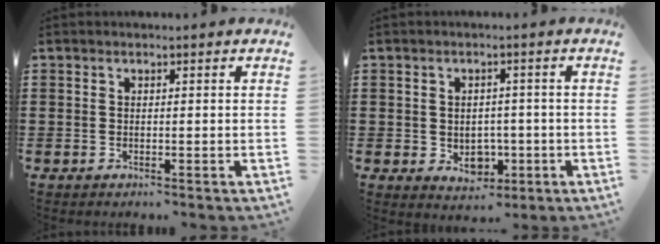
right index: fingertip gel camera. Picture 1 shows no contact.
{"total": 3.2, "force": [-0.7, 2.2, 2.2], "torque": [-0.035, -0.002, -0.014]}